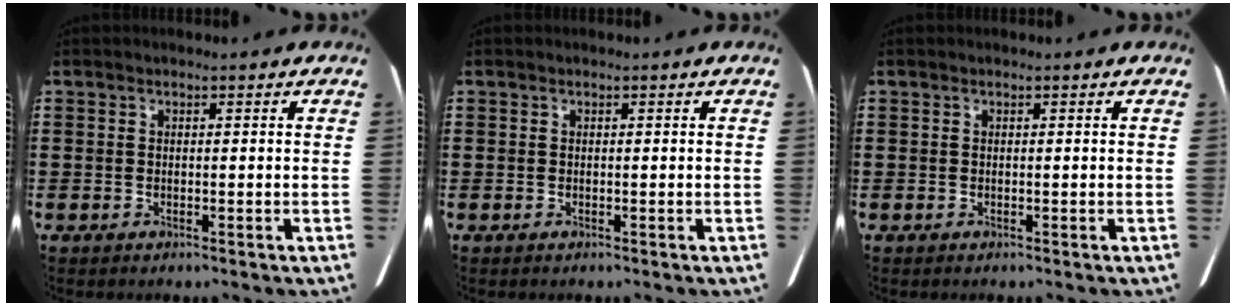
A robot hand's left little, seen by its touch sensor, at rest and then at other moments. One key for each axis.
{"total": 0.0}
{"total": 0.0}